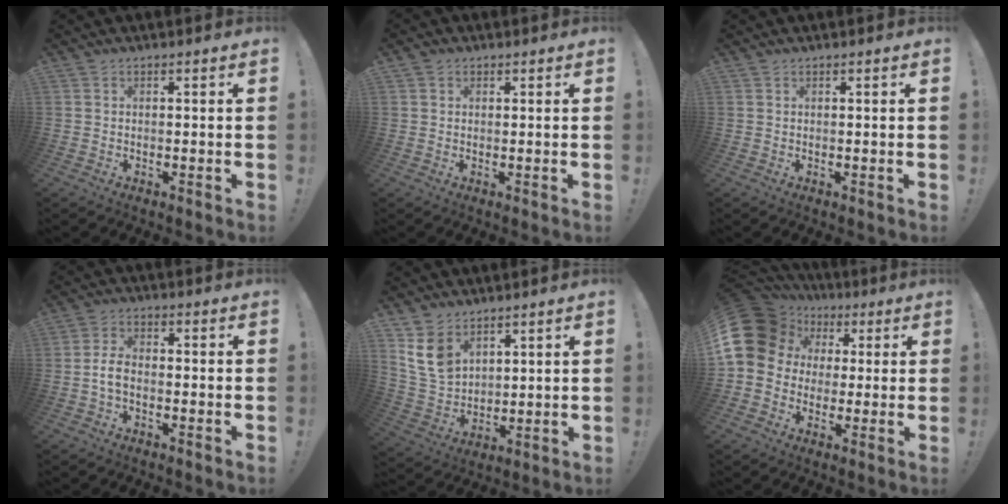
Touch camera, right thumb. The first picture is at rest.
{"total": 1.3, "force": [0.8, 1.0, 0.2], "torque": [0.007, -0.004, 0.012]}
{"total": 0.5, "force": [0.5, -0.1, 0.2], "torque": [0.004, -0.003, 0.008]}
{"total": 4.5, "force": [-1.3, 2.2, 3.7], "torque": [-0.080, 0.002, -0.025]}
{"total": 10.7, "force": [6.5, 7.0, 4.8], "torque": [-0.107, -0.030, 0.133]}
{"total": 17.0, "force": [4.4, 13.8, 9.0], "torque": [-0.164, -0.013, 0.091]}